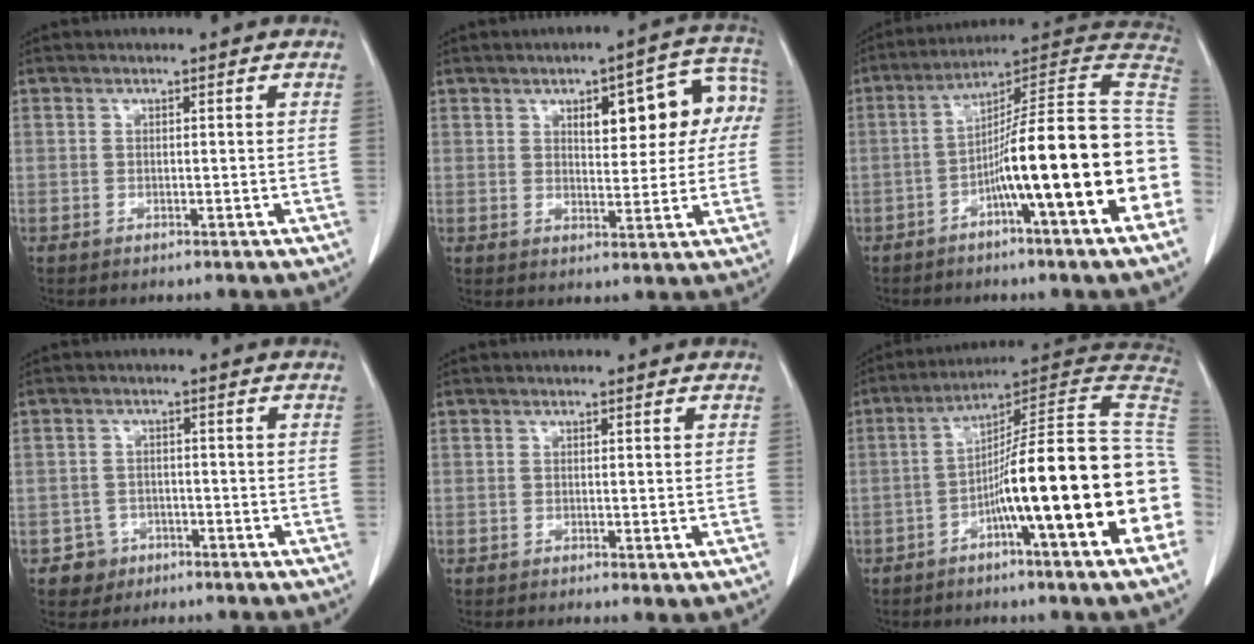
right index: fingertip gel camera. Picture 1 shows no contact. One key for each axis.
{"total": 11.7, "fx": 3.0, "fy": 4.3, "fz": 10.4, "tx": -0.123, "ty": 0.038, "tz": 0.041}
{"total": 21.0, "fx": -5.1, "fy": 0.3, "fz": 20.4, "tx": -0.224, "ty": 0.032, "tz": -0.079}
{"total": 3.4, "fx": -1.8, "fy": 2.9, "fz": -0.4, "tx": 0.011, "ty": 0.015, "tz": -0.028}
{"total": 1.4, "fx": -0.3, "fy": 0.3, "fz": 1.4, "tx": -0.019, "ty": -0.005, "tz": -0.002}
{"total": 22.5, "fx": -4.8, "fy": 0.1, "fz": 22.0, "tx": -0.236, "ty": 0.030, "tz": -0.080}